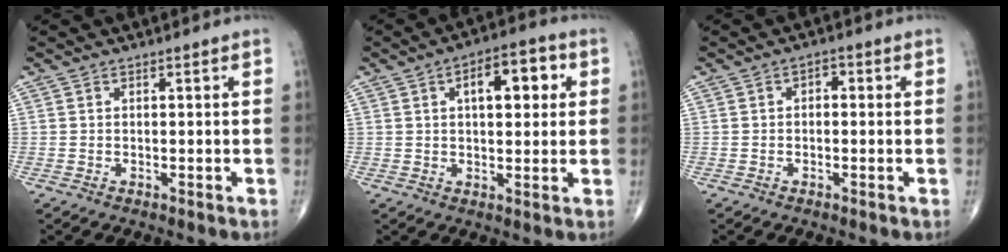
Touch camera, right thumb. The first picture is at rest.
{"total": 9.8, "force": [2.8, 4.7, 8.2], "torque": [-0.091, 0.013, 0.035]}
{"total": 2.0, "force": [0.2, 1.3, 1.5], "torque": [-0.011, 0.008, -0.005]}